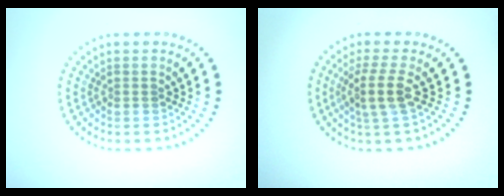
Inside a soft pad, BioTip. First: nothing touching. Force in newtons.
{"total": 2.8, "press": 2.3, "slide": 1.6}